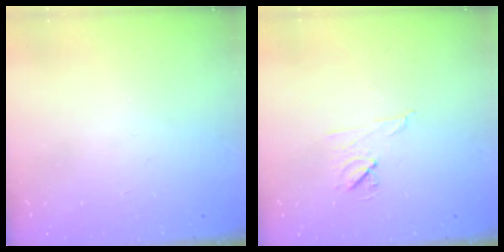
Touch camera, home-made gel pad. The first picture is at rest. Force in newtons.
{"total": 6.7, "press": 6.5, "slide": 1.7}